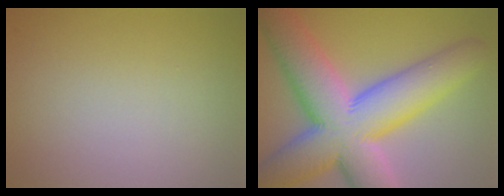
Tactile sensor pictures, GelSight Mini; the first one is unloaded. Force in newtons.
{"total": 13.9, "press": 13.8, "slide": 0.8}